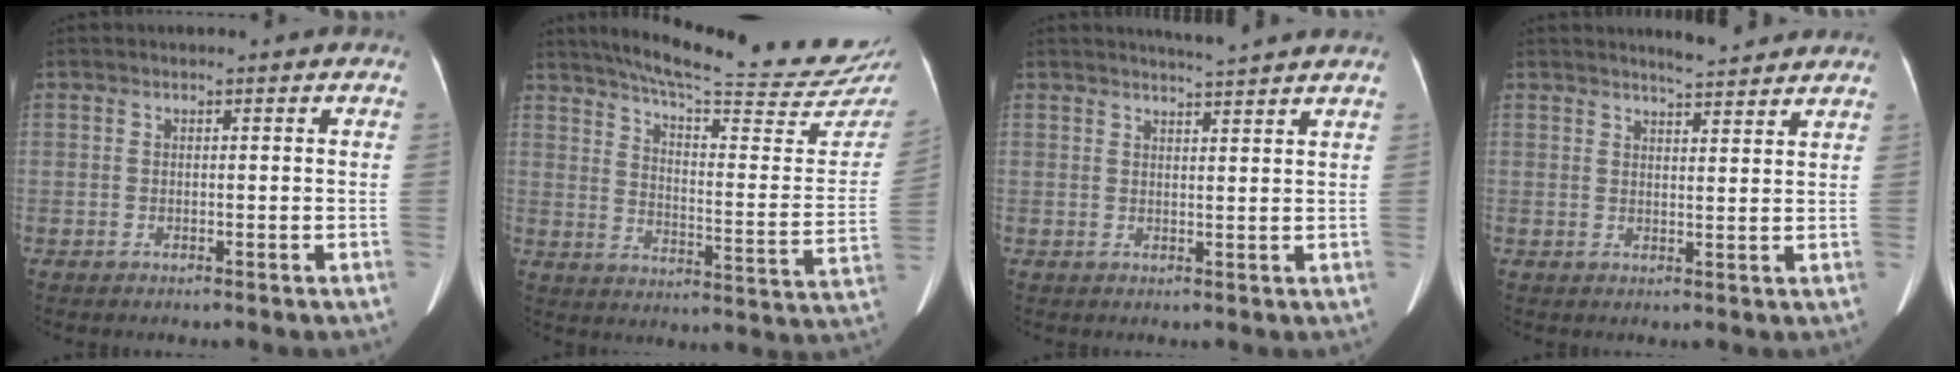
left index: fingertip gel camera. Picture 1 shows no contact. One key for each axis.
{"total": 25.3, "fx": 22.5, "fy": 1.2, "fz": 11.5, "tx": -0.173, "ty": -0.072, "tz": 0.288}
{"total": 4.3, "fx": 4.0, "fy": -1.0, "fz": 1.3, "tx": -0.019, "ty": 0.002, "tz": 0.050}
{"total": 5.0, "fx": 4.7, "fy": 0.3, "fz": 1.5, "tx": -0.031, "ty": 0.006, "tz": 0.063}